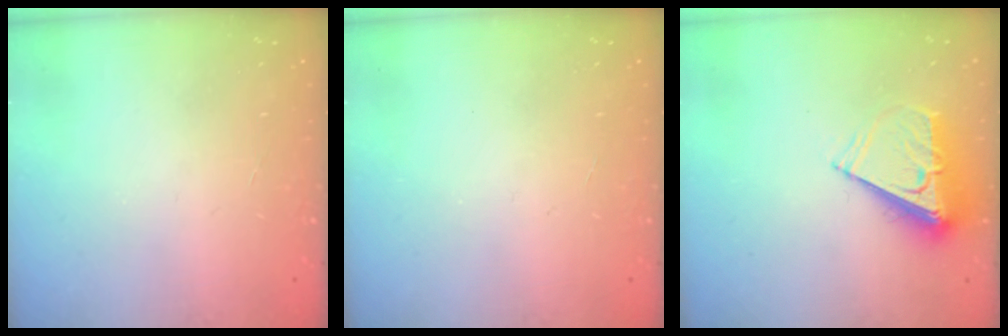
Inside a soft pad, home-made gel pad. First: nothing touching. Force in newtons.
{"total": 0.0}
{"total": 8.3, "press": 8.3, "slide": 0.2}